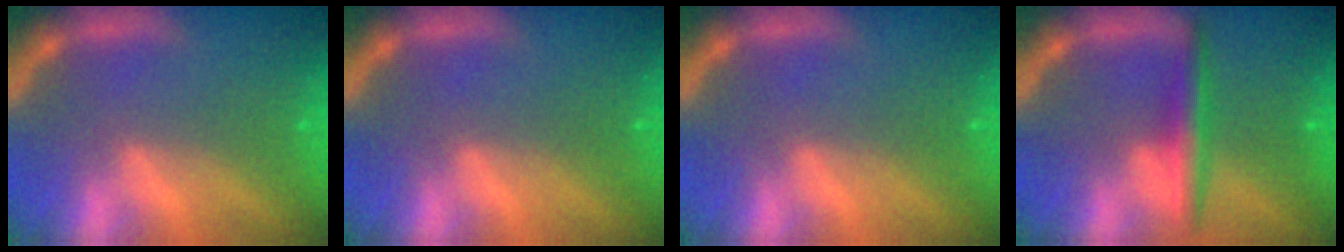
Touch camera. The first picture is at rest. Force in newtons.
{"total": 0.0}
{"total": 0.0}
{"total": 3.5}